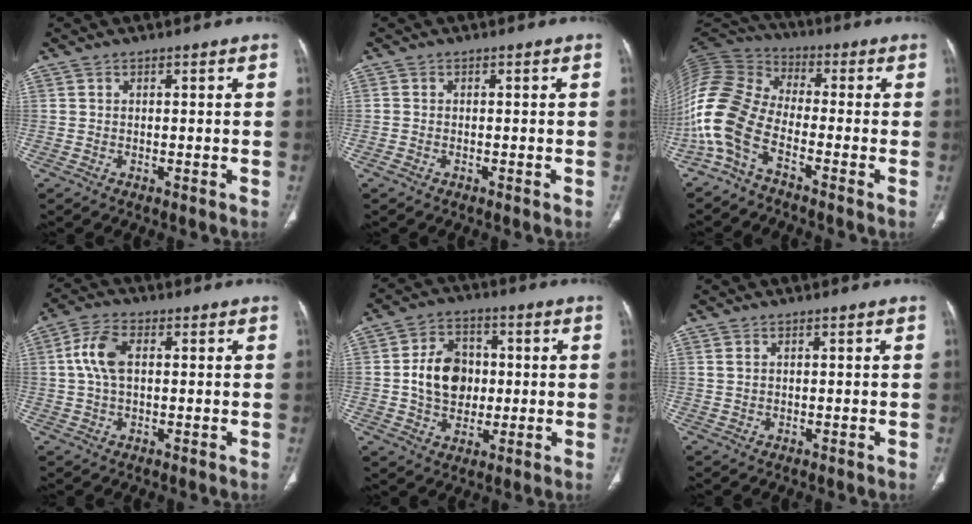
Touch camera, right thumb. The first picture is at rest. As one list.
[{"total": 0.7, "force": [-0.5, 0.5, 0.3], "torque": [-0.015, 0.002, -0.009]}, {"total": 14.8, "force": [-6.3, 7.6, 11.0], "torque": [-0.248, 0.057, -0.139]}, {"total": 6.7, "force": [1.0, 3.7, 5.5], "torque": [-0.125, 0.016, 0.018]}, {"total": 11.1, "force": [0.3, 8.6, 7.0], "torque": [-0.091, 0.012, 0.005]}, {"total": 0.8, "force": [0.6, 0.3, 0.6], "torque": [-0.014, 0.008, 0.016]}]